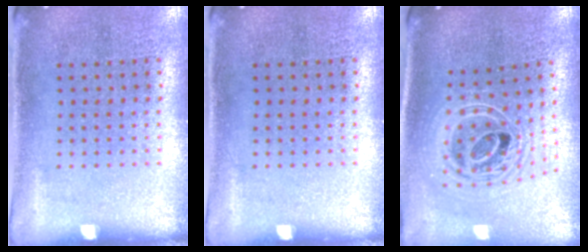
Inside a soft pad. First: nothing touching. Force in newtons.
{"total": 0.0}
{"total": 2.4, "press": 1.8, "slide": 1.6}